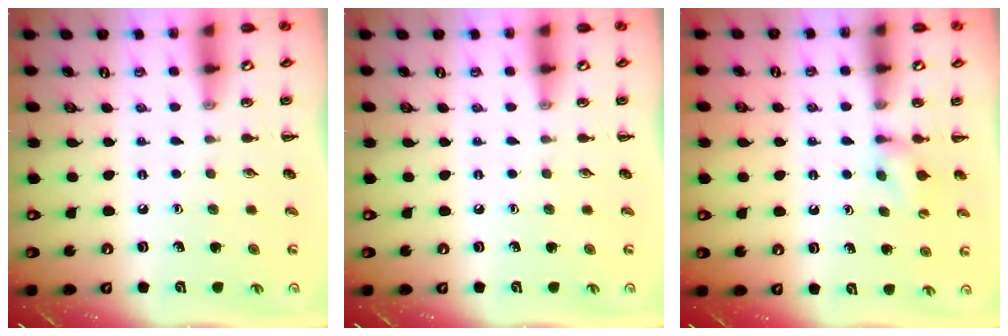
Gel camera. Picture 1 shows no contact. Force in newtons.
{"total": 0.0}
{"total": 5.1, "press": 4.8, "slide": 1.7}